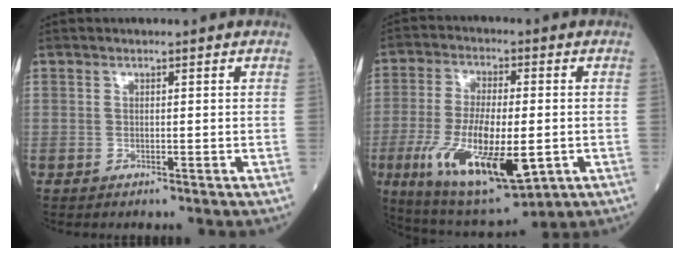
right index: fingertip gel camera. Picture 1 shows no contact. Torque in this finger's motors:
{"motor_torque": [1.62, -0.52, 1.05, 0.21]}